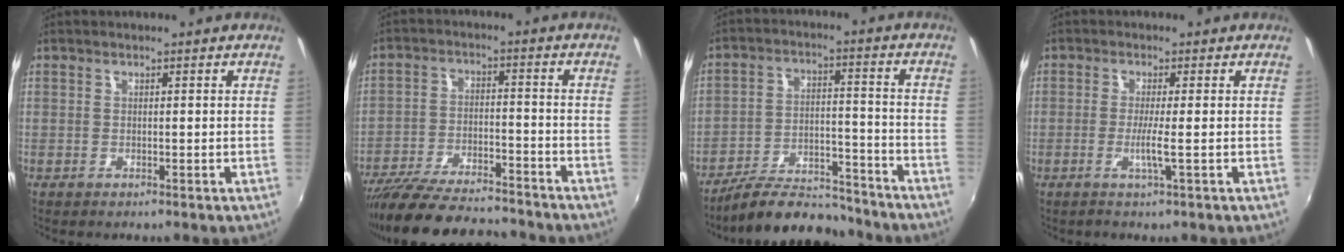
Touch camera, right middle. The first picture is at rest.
{"total": 18.1, "force": [-15.9, 3.6, 7.8], "torque": [-0.164, -0.031, -0.254]}
{"total": 14.5, "force": [-13.1, 3.6, 5.0], "torque": [-0.111, 0.003, -0.202]}
{"total": 2.6, "force": [-0.8, -0.8, 2.4], "torque": [-0.046, -0.009, -0.018]}